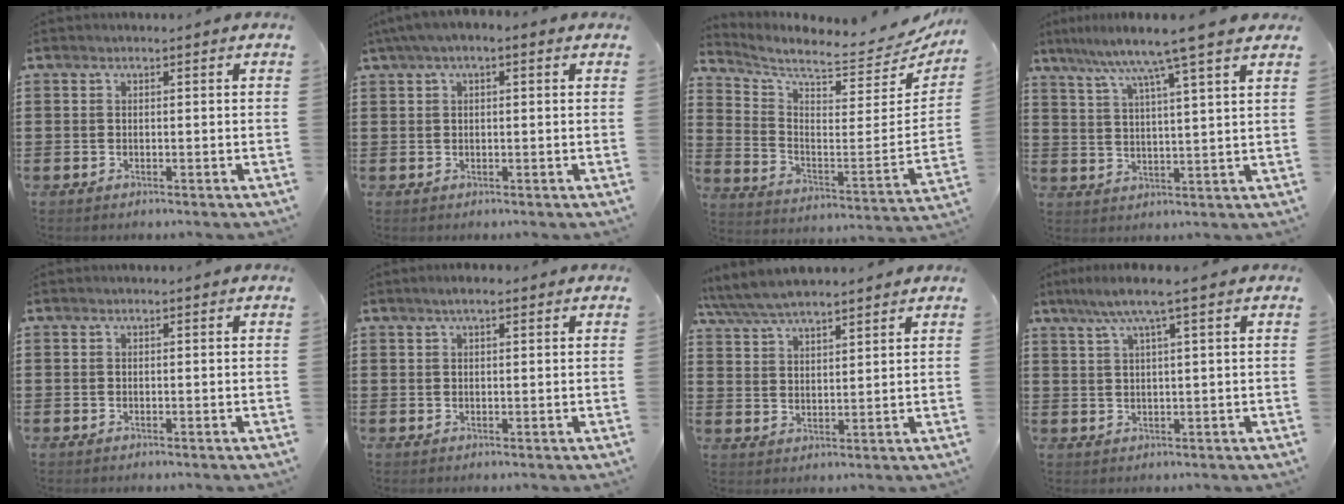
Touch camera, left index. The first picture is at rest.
{"total": 1.9, "force": [0.3, 0.7, 1.8], "torque": [-0.032, 0.006, 0.002]}
{"total": 6.6, "force": [5.9, 0.2, 2.8], "torque": [-0.078, -0.067, 0.094]}
{"total": 7.5, "force": [5.9, -0.8, 4.6], "torque": [-0.110, -0.031, 0.094]}
{"total": 0.0}
{"total": 2.1, "force": [1.3, 0.5, 1.6], "torque": [-0.031, 0.004, 0.021]}
{"total": 5.8, "force": [5.3, 1.2, 2.0], "torque": [-0.058, -0.015, 0.097]}
{"total": 4.5, "force": [2.2, 0.0, 3.9], "torque": [-0.082, 0.003, 0.034]}